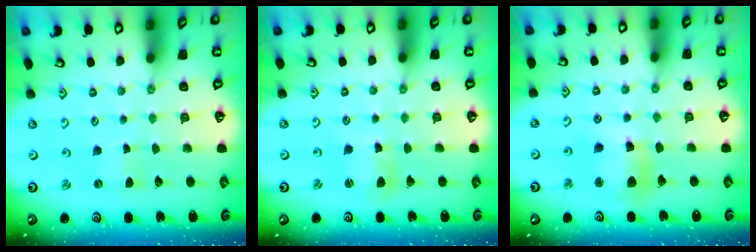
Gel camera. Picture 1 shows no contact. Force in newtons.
{"total": 4.1, "press": 4.0, "slide": 0.5}
{"total": 11.8, "press": 11.7, "slide": 1.9}